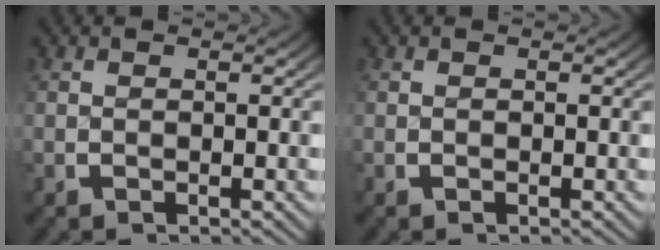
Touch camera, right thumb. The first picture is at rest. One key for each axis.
{"total": 0.0}